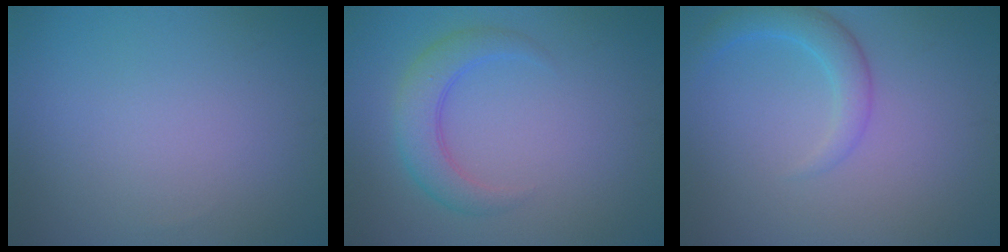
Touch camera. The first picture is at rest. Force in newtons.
{"total": 3.6, "press": 3.6, "slide": 0.1}
{"total": 2.8, "press": 2.8, "slide": 0.1}